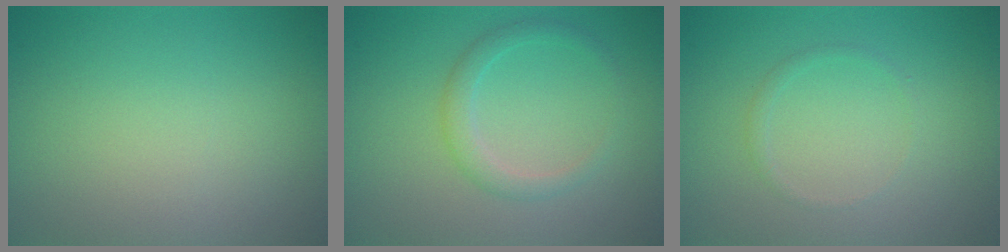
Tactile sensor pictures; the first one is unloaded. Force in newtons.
{"total": 1.8, "press": 1.8, "slide": 0.1}
{"total": 0.7, "press": 0.7, "slide": 0.0}